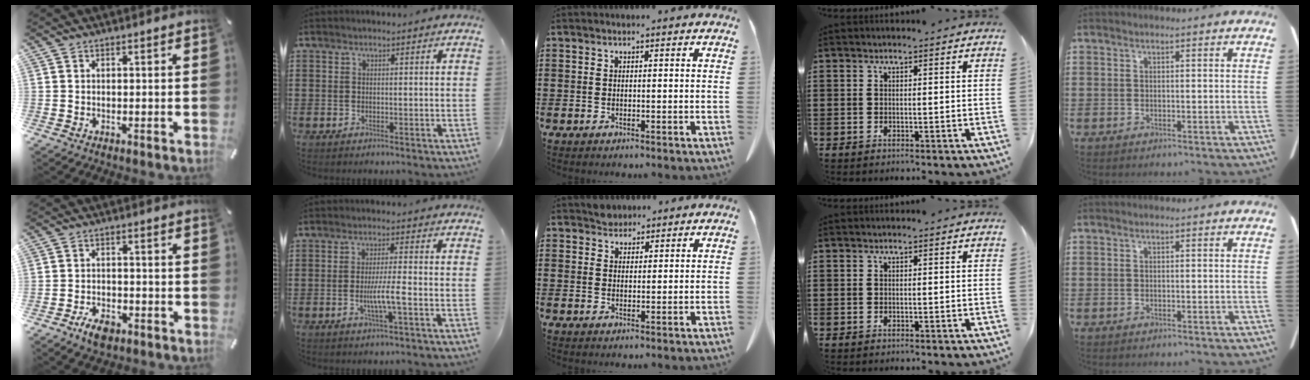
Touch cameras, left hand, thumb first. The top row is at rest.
{"thumb": {"total": 4.7, "force": [-3.0, 2.6, 2.4], "torque": [-0.049, 0.013, -0.057]}, "index": {"total": 5.0, "force": [-1.3, 0.1, 4.9], "torque": [-0.099, -0.009, -0.030]}, "middle": {"total": 2.3, "force": [2.1, 0.8, 0.0], "torque": [-0.004, 0.005, 0.043]}}